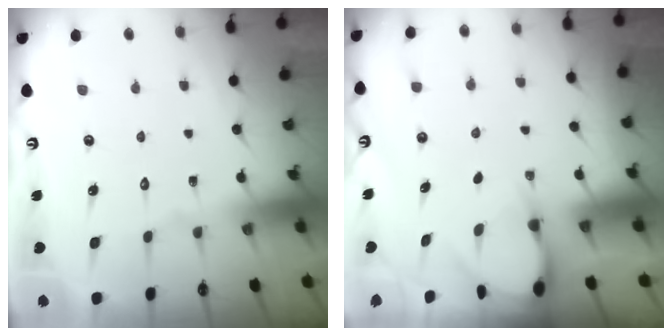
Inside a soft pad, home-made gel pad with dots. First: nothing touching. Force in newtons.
{"total": 3.0, "press": 2.9, "slide": 0.2}